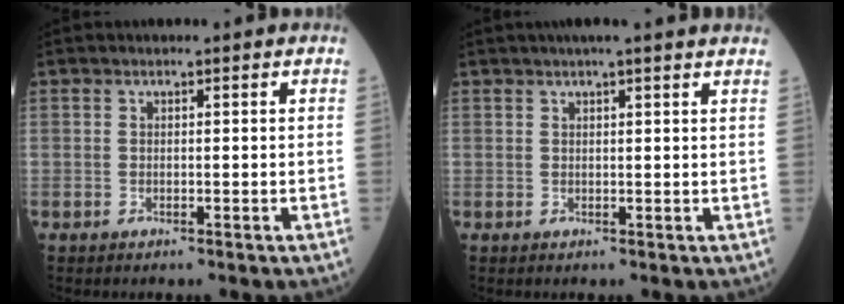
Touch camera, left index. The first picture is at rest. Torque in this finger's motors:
{"motor_torque": [0.04, -0.10, 0.07, 0.04]}